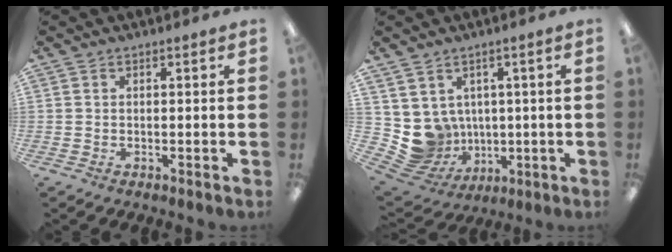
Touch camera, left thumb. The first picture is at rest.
{"total": 7.6, "force": [1.8, 7.3, 1.2], "torque": [-0.075, -0.029, 0.043]}